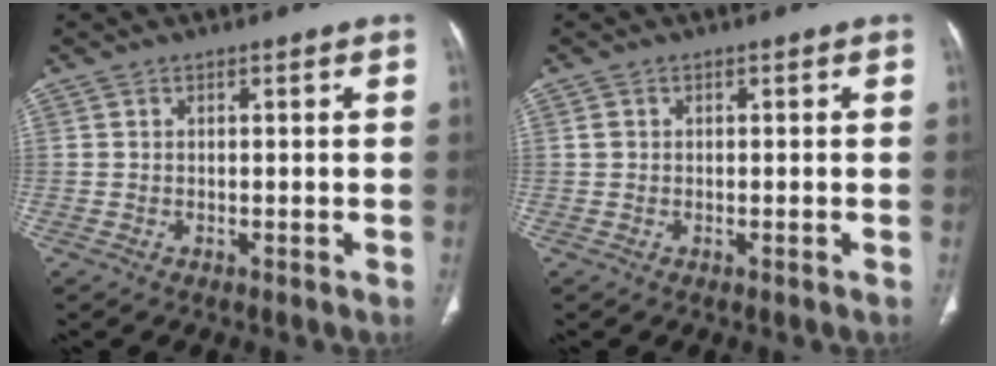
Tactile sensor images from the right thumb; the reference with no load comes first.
{"total": 0.9, "force": [-0.1, 0.6, 0.6], "torque": [-0.011, 0.001, 0.000]}